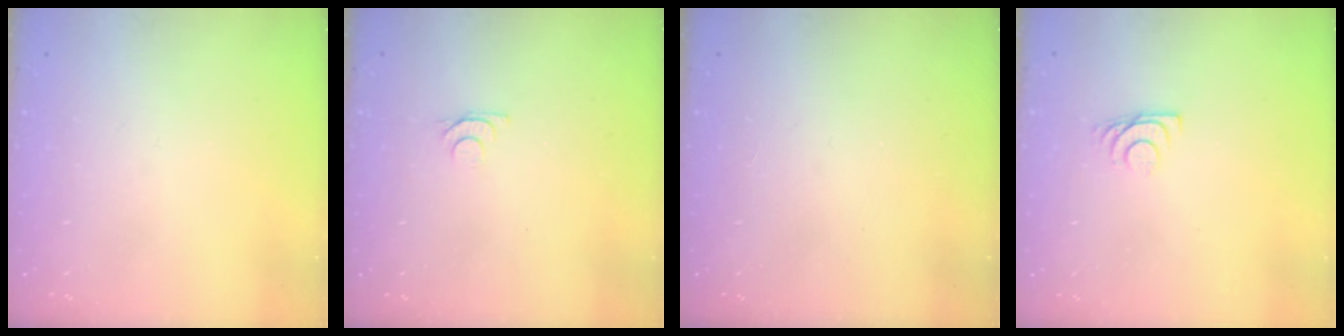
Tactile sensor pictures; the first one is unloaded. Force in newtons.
{"total": 4.2, "press": 4.1, "slide": 0.5}
{"total": 2.8, "press": 2.8, "slide": 0.4}
{"total": 5.4, "press": 5.3, "slide": 0.7}